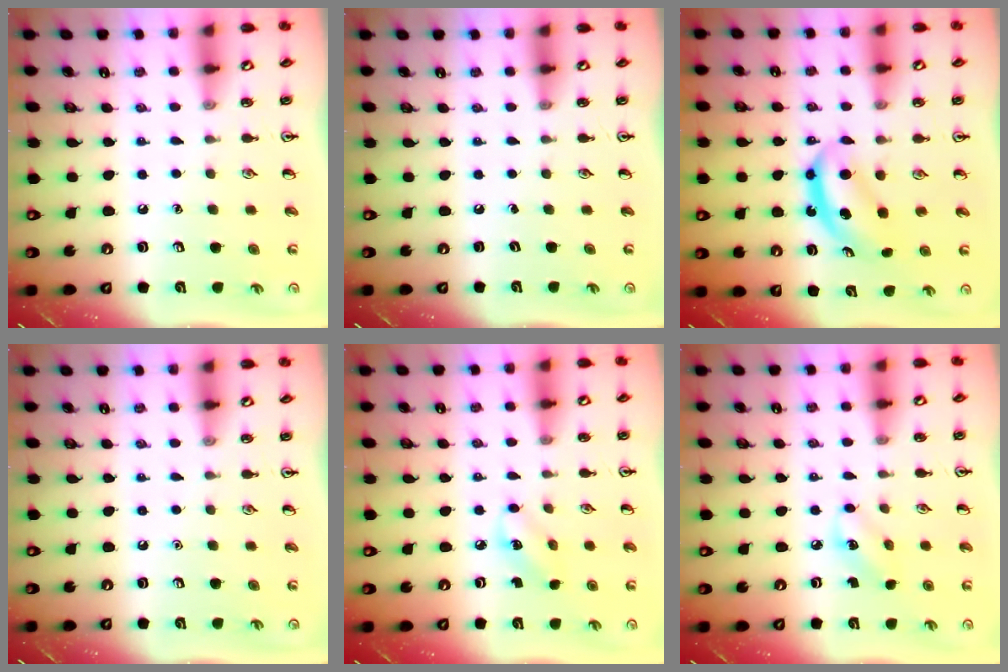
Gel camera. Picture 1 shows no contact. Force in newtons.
{"total": 0.0}
{"total": 5.5, "press": 5.5, "slide": 0.7}
{"total": 0.0}
{"total": 3.9, "press": 3.7, "slide": 1.3}
{"total": 3.9, "press": 3.7, "slide": 1.3}